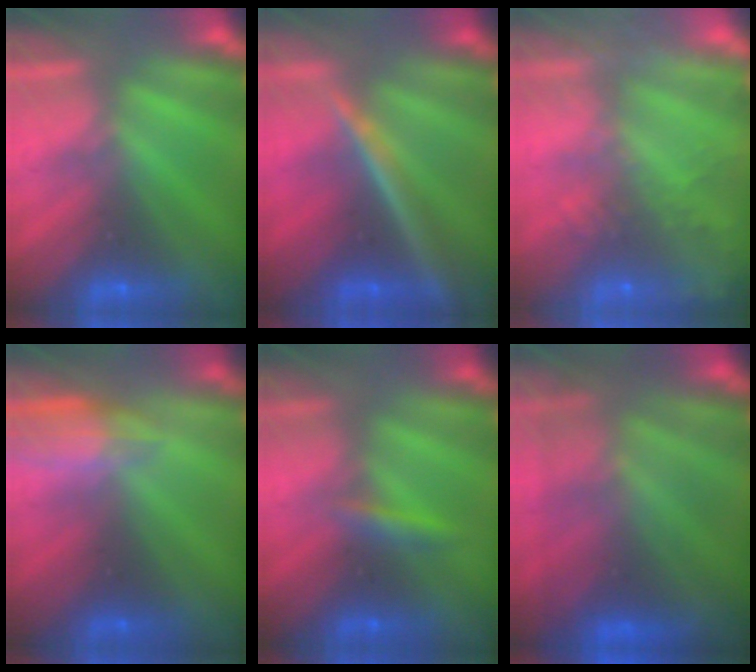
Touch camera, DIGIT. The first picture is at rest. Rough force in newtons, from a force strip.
{"total": 4.7}
{"total": 6.8}
{"total": 2.7}
{"total": 2.4}
{"total": 7.5}